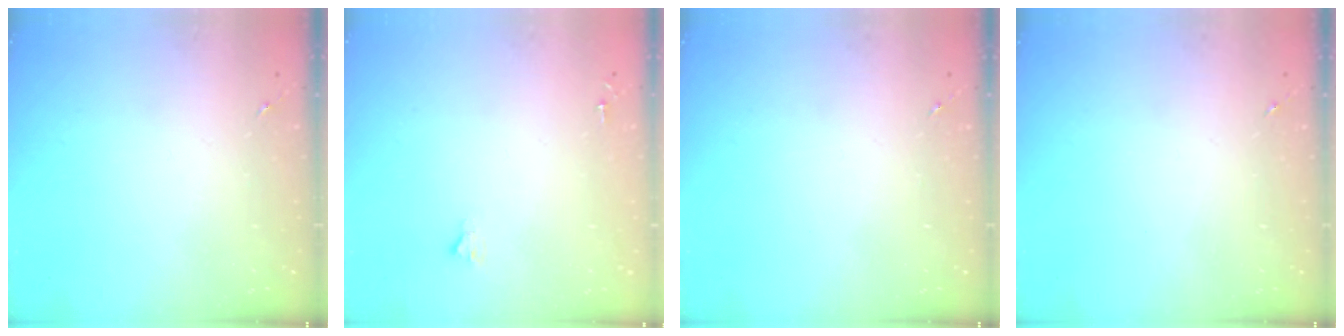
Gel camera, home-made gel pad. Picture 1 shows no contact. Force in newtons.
{"total": 1.6, "press": 1.6, "slide": 0.2}
{"total": 0.0}
{"total": 0.0}